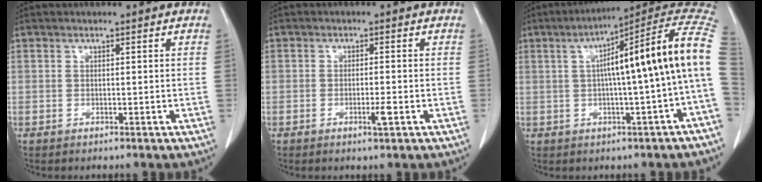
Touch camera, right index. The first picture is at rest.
{"total": 2.2, "force": [-0.9, 0.2, 2.0], "torque": [-0.033, -0.002, -0.015]}
{"total": 16.8, "force": [1.1, -0.2, 16.8], "torque": [-0.221, 0.043, 0.010]}